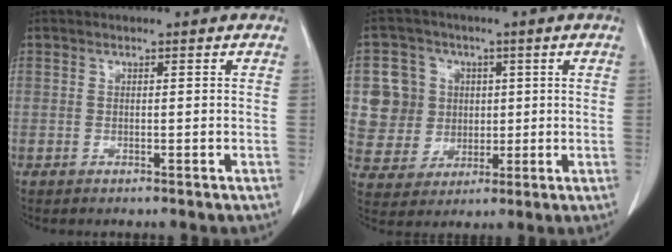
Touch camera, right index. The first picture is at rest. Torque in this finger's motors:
{"motor_torque": [0.52, 0.32, 0.12, 0.04]}